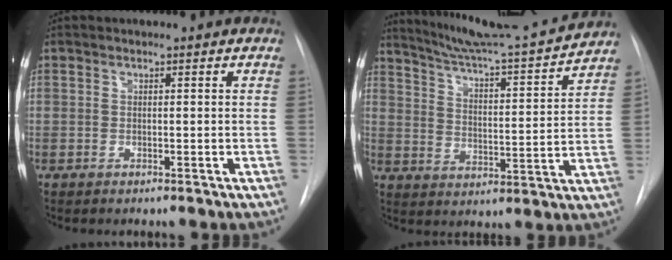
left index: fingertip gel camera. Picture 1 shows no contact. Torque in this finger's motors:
{"motor_torque": [0.16, -0.32, 0.38, 0.08]}